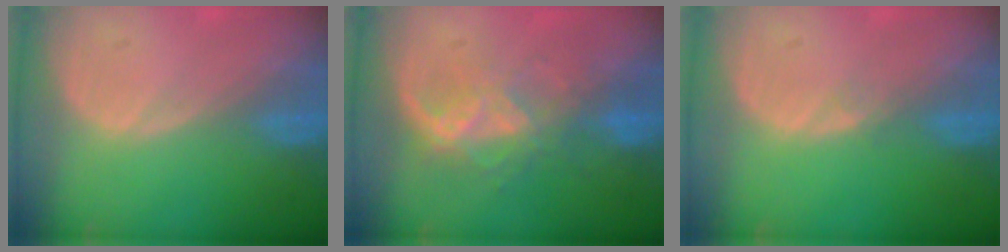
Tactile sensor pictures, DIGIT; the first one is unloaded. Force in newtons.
{"total": 6.6, "press": 6.1, "slide": 2.7}
{"total": 0.7, "press": 0.7, "slide": 0.1}